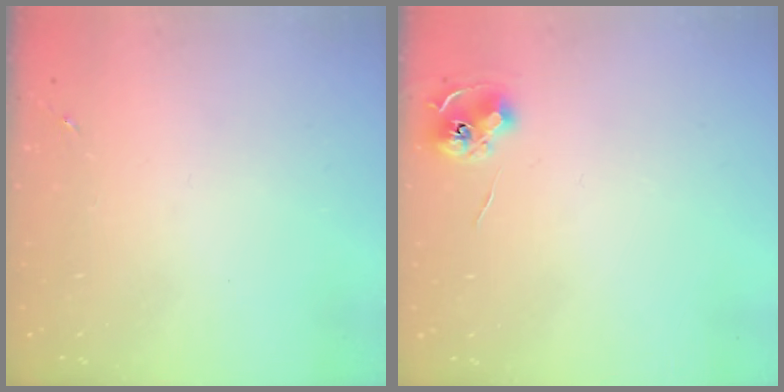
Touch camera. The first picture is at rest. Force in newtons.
{"total": 6.6, "press": 6.6, "slide": 0.3}